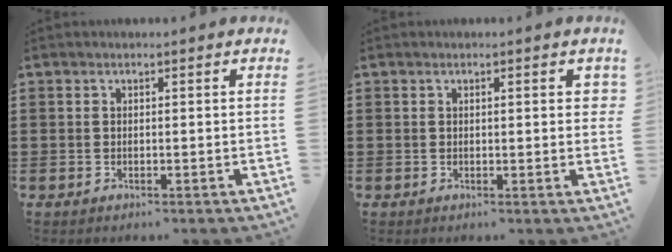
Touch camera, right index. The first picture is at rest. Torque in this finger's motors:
{"motor_torque": [-0.25, 0.02, 0.00, 0.00]}